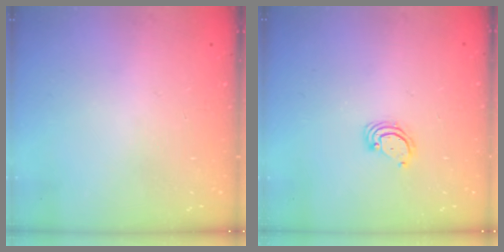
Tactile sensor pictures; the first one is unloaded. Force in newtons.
{"total": 3.6, "press": 3.6, "slide": 0.4}